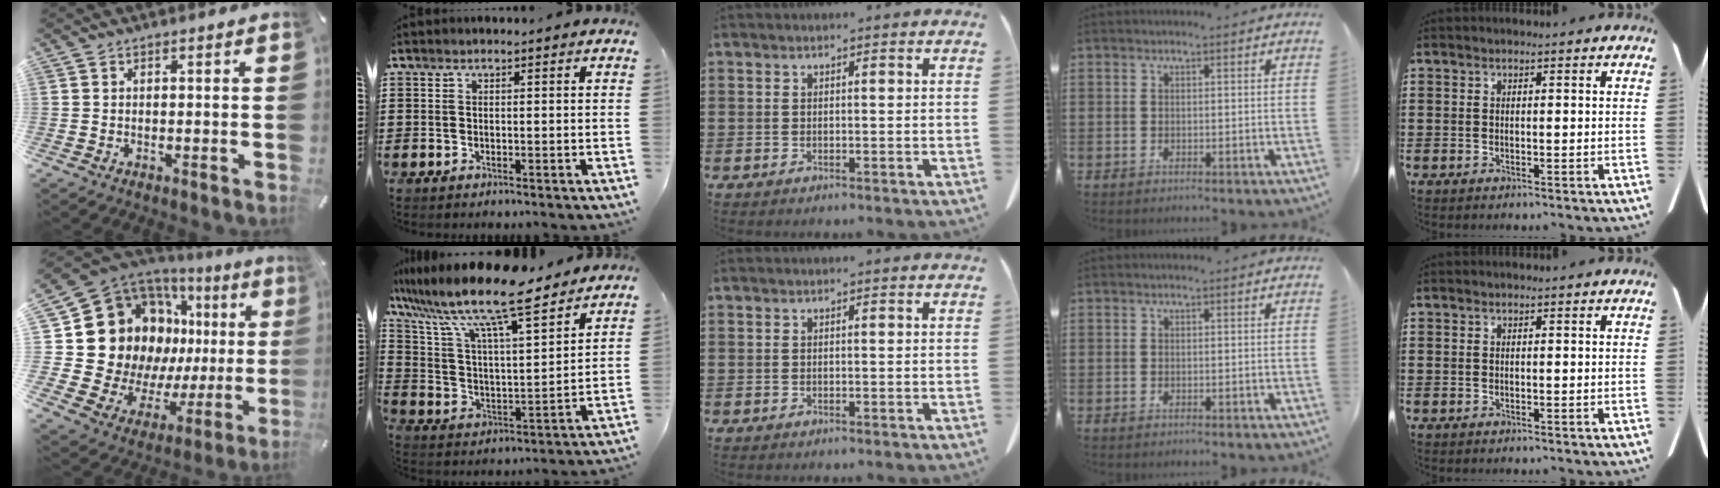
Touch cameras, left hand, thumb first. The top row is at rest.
{"thumb": {"total": 25.0, "force": [5.9, 19.2, 14.9], "torque": [-0.253, -0.076, 0.154]}, "index": {"total": 12.8, "force": [10.6, 1.4, 7.1], "torque": [-0.178, -0.059, 0.179]}}